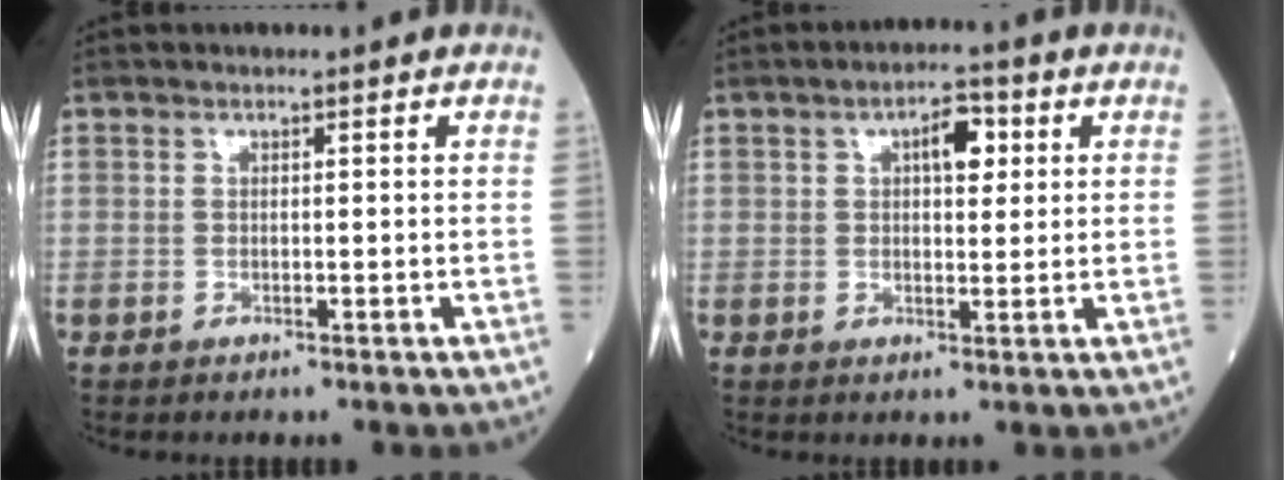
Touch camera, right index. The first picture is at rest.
{"total": 4.7, "force": [1.6, 2.0, 4.0], "torque": [-0.059, 0.011, 0.021]}